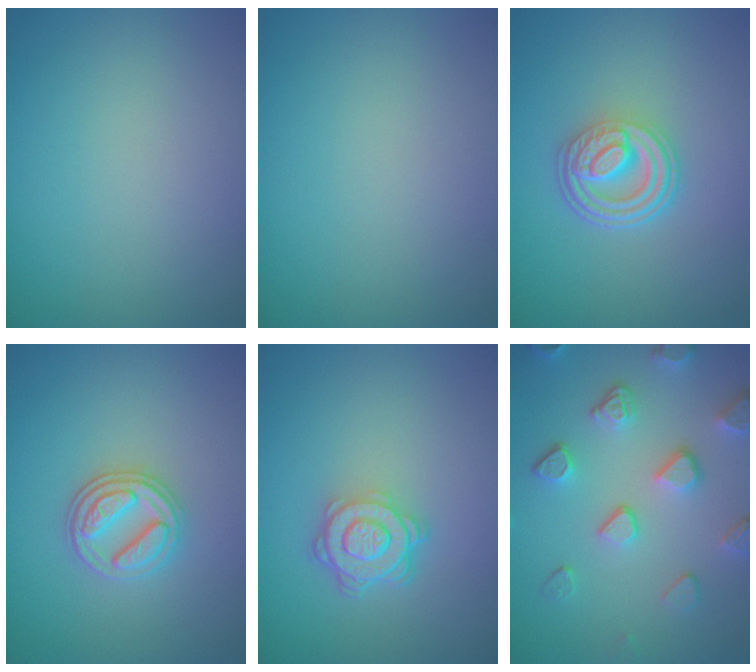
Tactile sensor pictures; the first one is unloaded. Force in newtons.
{"total": 0.0}
{"total": 4.9, "press": 3.6, "slide": 3.3}
{"total": 3.4, "press": 3.0, "slide": 1.5}
{"total": 4.5, "press": 3.3, "slide": 3.0}
{"total": 4.1, "press": 3.6, "slide": 2.0}